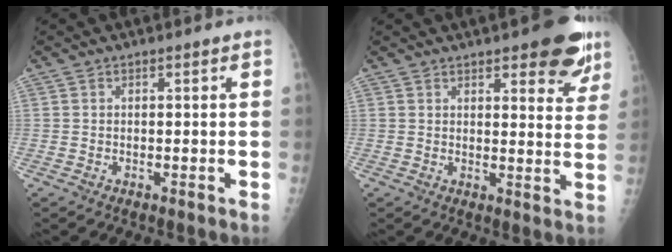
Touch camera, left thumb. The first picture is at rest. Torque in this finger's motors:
{"motor_torque": [2.40, 2.39, 0.59, -0.72, 0.21]}